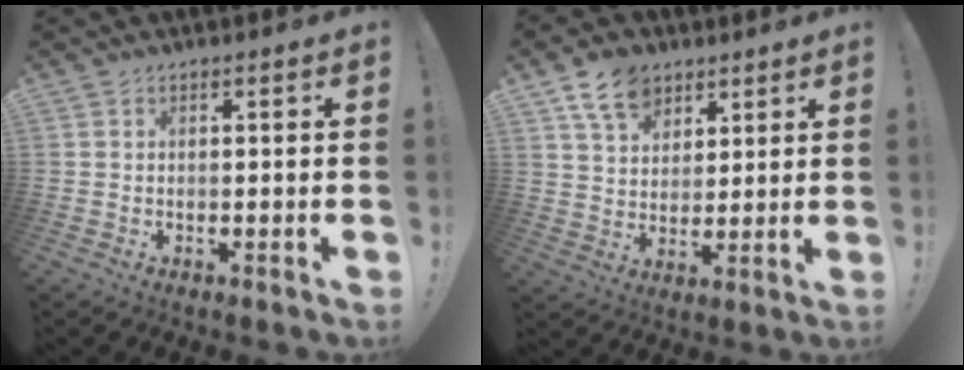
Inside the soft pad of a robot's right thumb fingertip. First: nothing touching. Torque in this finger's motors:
{"motor_torque": [0.01, 0.10, 0.62, 0.60, 0.00]}